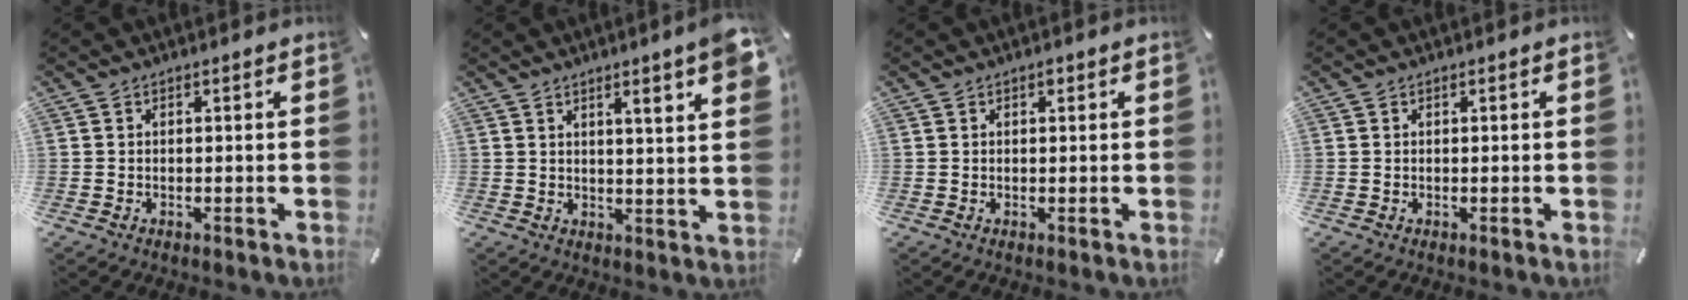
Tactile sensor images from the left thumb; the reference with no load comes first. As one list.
[{"total": 7.3, "force": [4.1, 0.2, 6.1], "torque": [-0.090, -0.023, 0.061]}, {"total": 0.5, "force": [0.3, 0.4, 0.2], "torque": [-0.004, 0.001, 0.006]}, {"total": 0.0}]